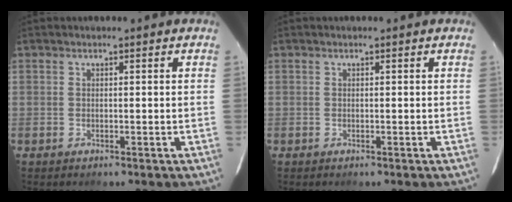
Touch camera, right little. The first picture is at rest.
{"total": 0.0}